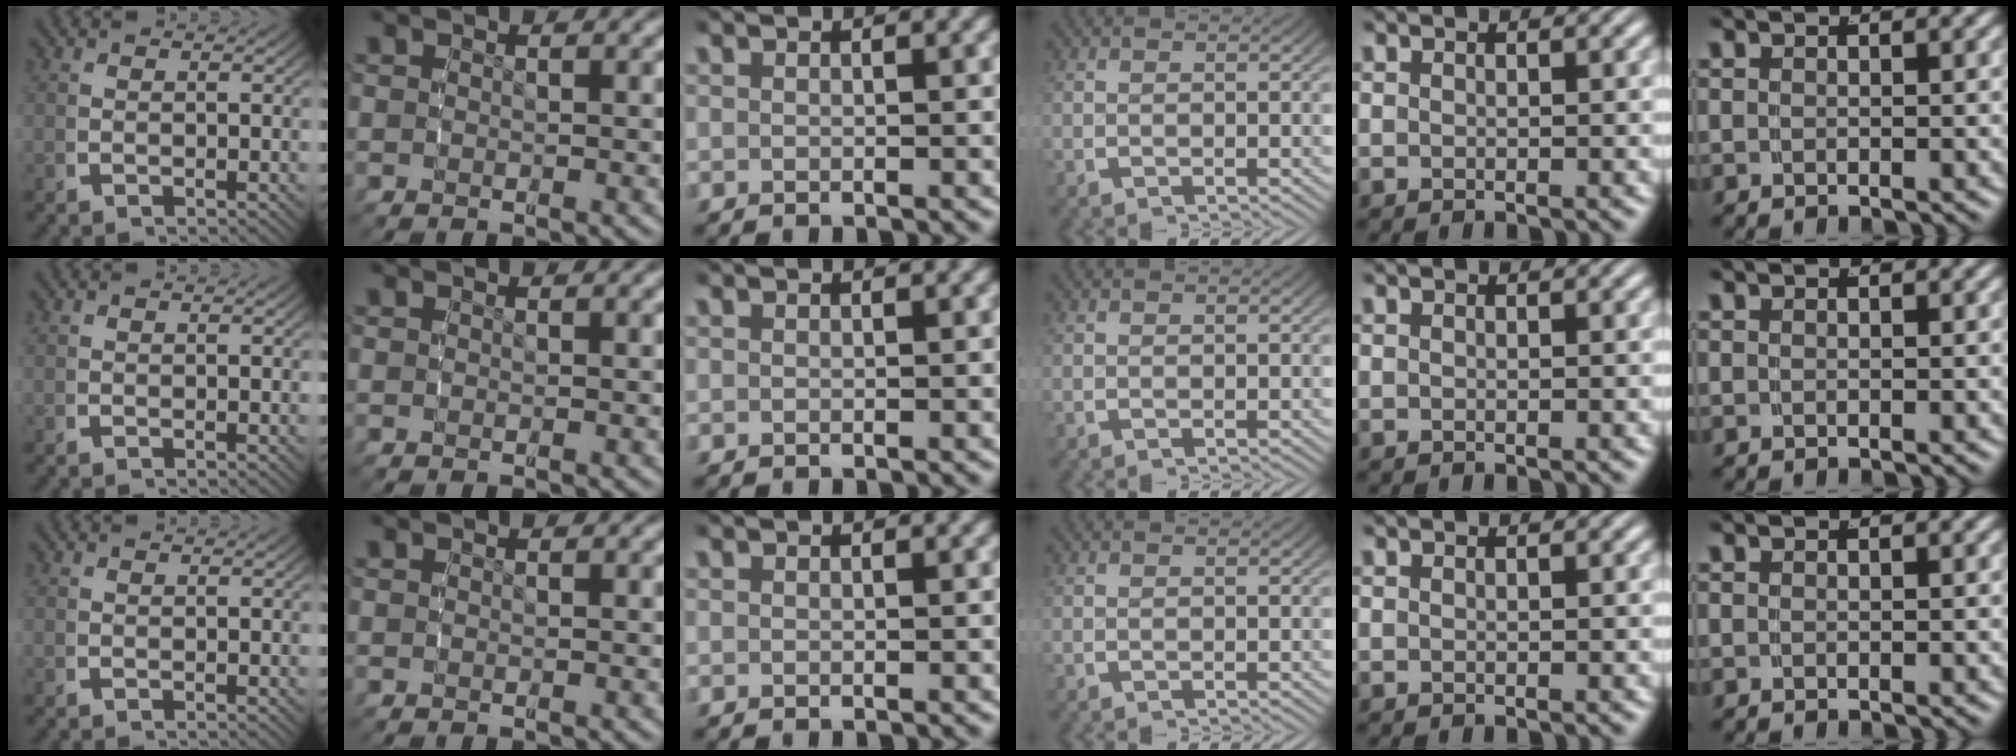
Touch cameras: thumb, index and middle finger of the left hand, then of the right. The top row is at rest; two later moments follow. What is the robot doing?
{"motion": "reach", "object": "coat"}